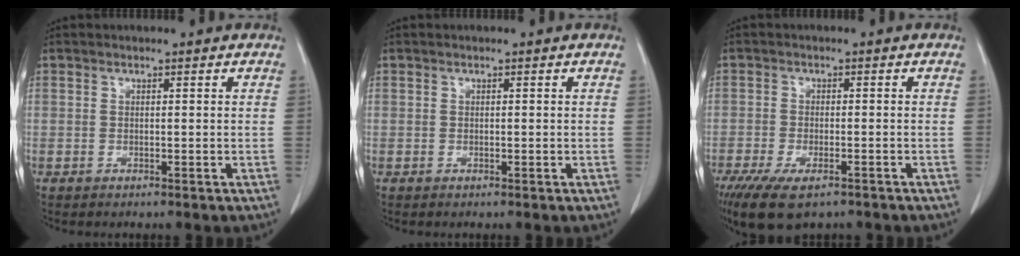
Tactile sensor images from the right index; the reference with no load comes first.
{"total": 0.0}
{"total": 10.2, "force": [-7.1, 3.7, 6.4], "torque": [-0.114, -0.019, -0.110]}